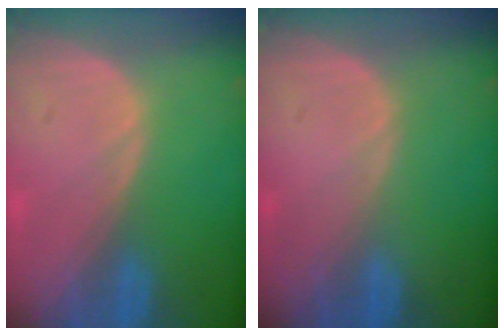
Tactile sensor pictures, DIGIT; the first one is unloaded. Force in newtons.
{"total": 0.0}